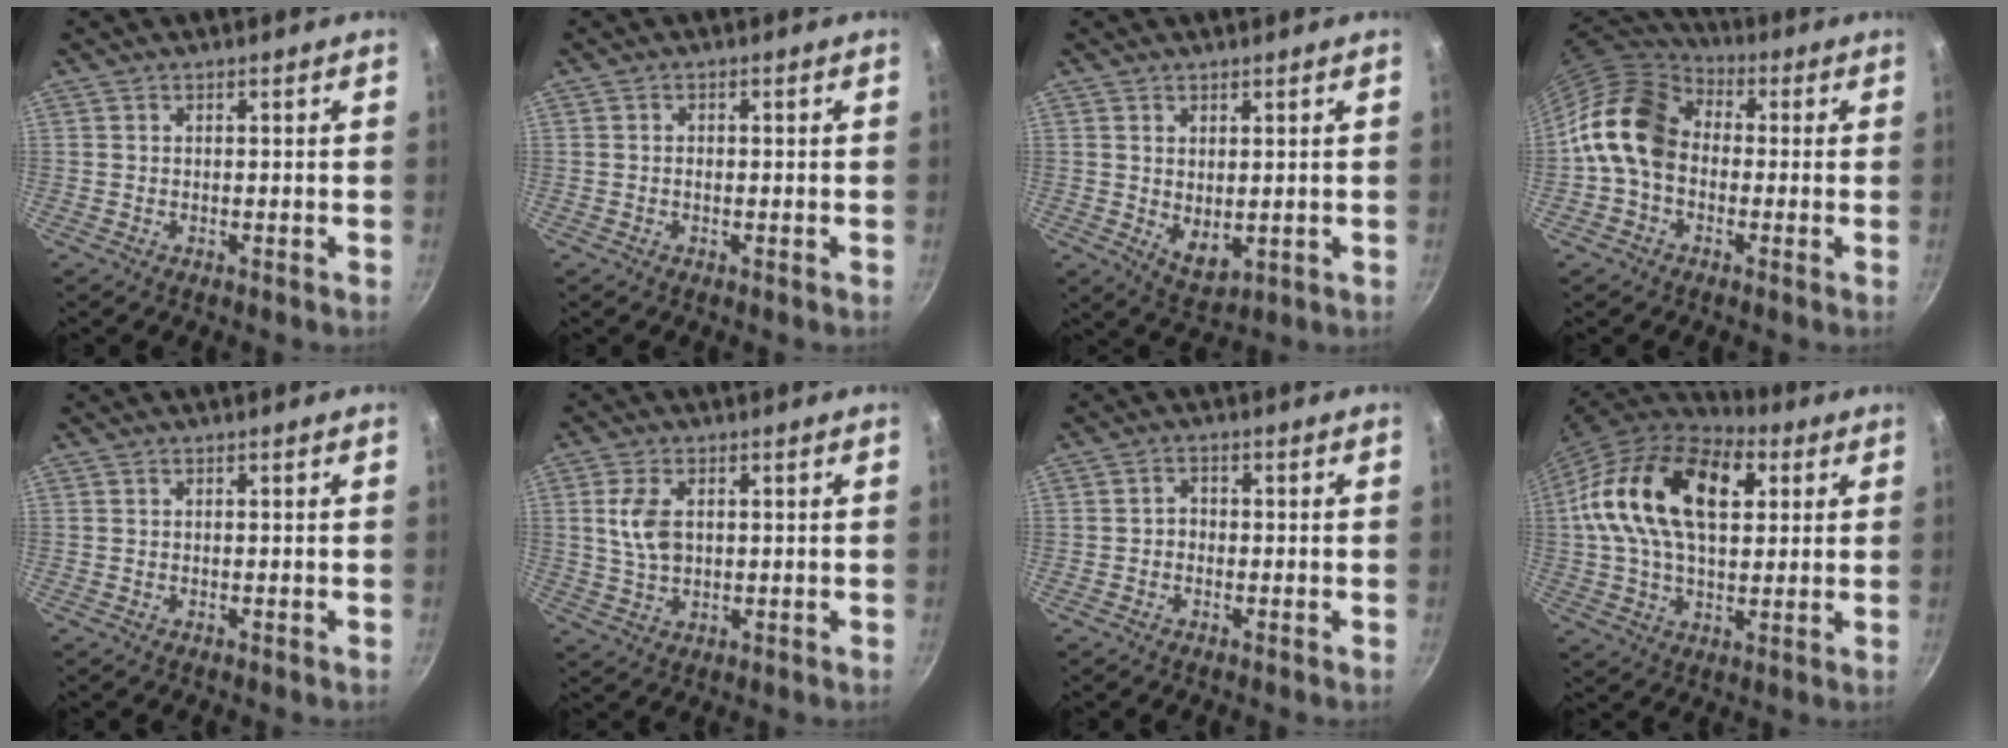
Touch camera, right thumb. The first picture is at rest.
{"total": 0.9, "force": [-0.1, 0.7, 0.6], "torque": [-0.008, 0.004, -0.002]}
{"total": 5.3, "force": [0.8, 3.0, 4.3], "torque": [-0.060, -0.020, 0.026]}
{"total": 13.6, "force": [-0.6, 10.2, 8.9], "torque": [-0.137, 0.031, -0.033]}
{"total": 0.0}
{"total": 6.7, "force": [1.3, 4.1, 5.1], "torque": [-0.095, -0.003, 0.026]}
{"total": 1.9, "force": [-0.5, 1.5, 0.9], "torque": [-0.007, 0.009, -0.010]}
{"total": 22.8, "force": [5.8, 13.4, 17.5], "torque": [-0.303, 0.012, 0.084]}